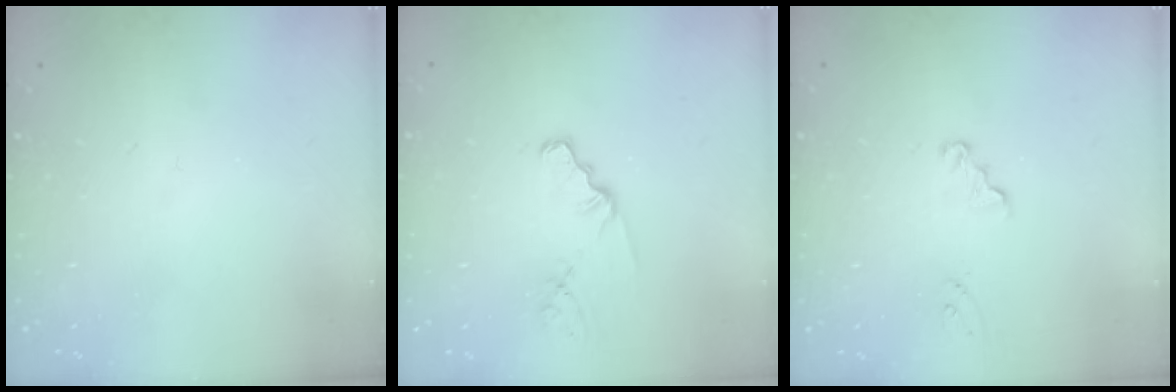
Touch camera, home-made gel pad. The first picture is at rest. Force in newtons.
{"total": 1.8, "press": 1.8, "slide": 0.3}
{"total": 2.1, "press": 2.1, "slide": 0.2}